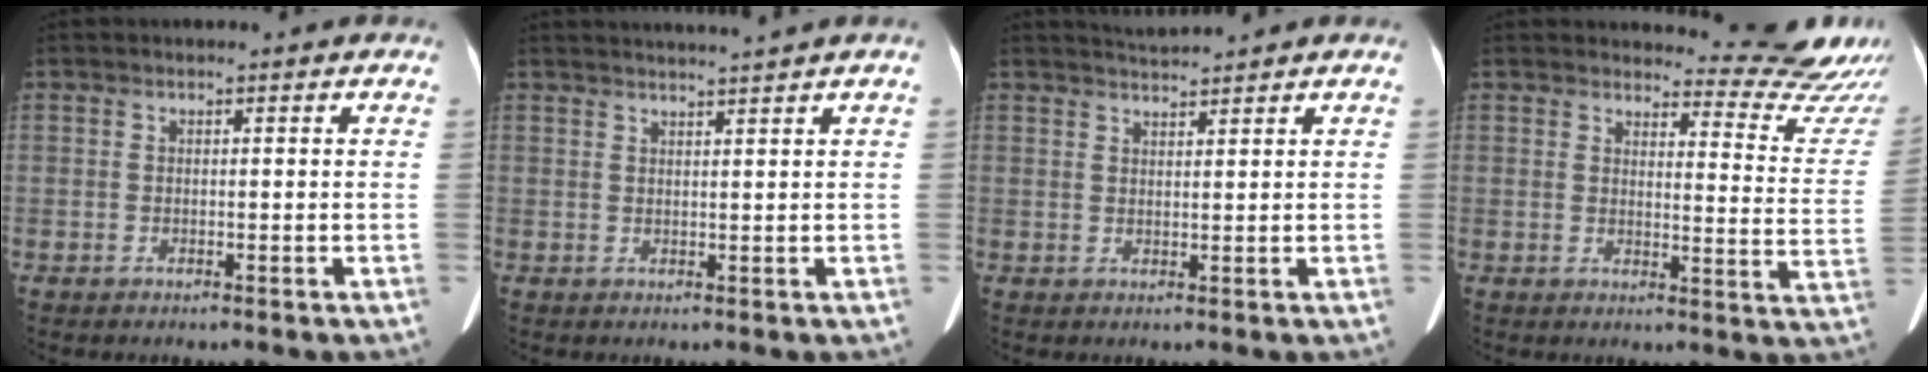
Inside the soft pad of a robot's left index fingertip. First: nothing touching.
{"total": 4.6, "force": [4.1, -1.6, 1.4], "torque": [-0.015, 0.010, 0.059]}
{"total": 2.5, "force": [2.4, -0.7, 0.0], "torque": [0.000, 0.009, 0.050]}
{"total": 13.1, "force": [13.1, 1.0, 0.6], "torque": [0.018, -0.109, 0.123]}